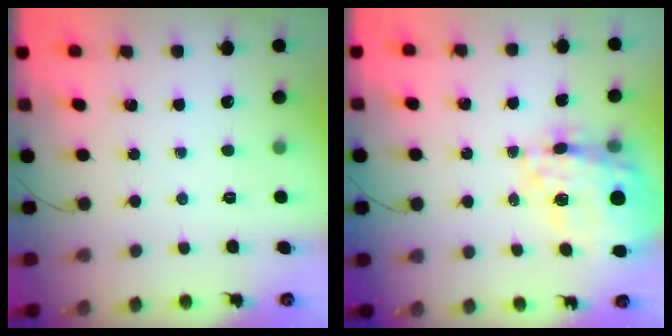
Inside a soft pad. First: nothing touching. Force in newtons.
{"total": 23.6, "press": 23.1, "slide": 4.8}